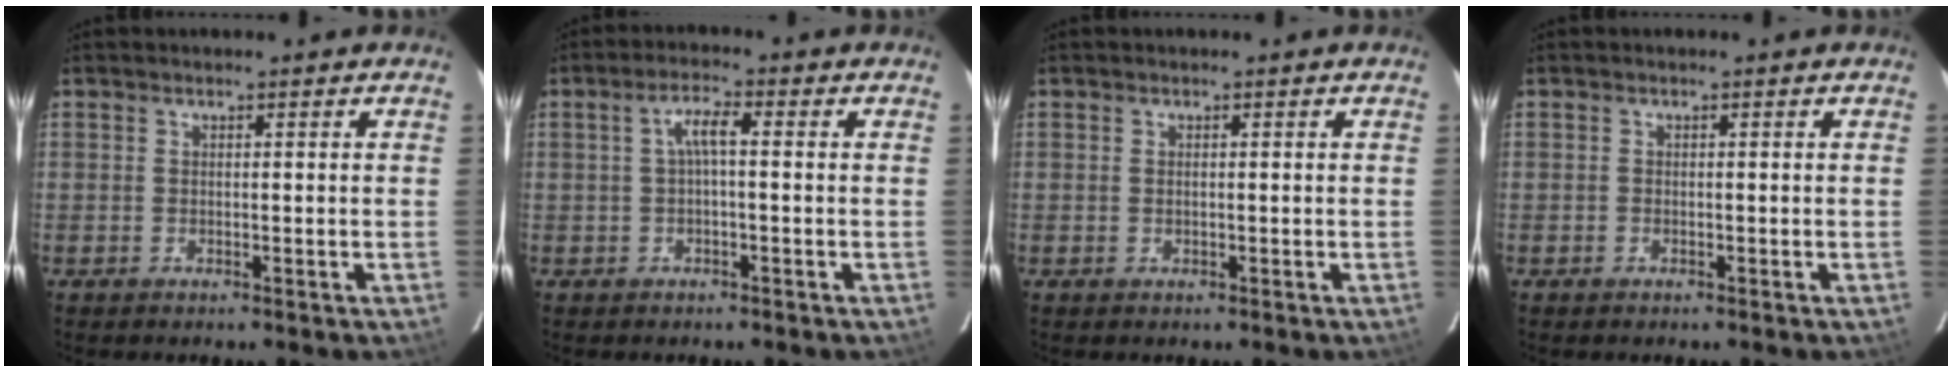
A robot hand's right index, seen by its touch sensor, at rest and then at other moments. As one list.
[{"total": 3.4, "force": [0.0, 0.7, 3.4], "torque": [-0.066, 0.011, 0.003]}, {"total": 0.5, "force": [0.2, 0.2, 0.5], "torque": [-0.010, 0.001, 0.004]}, {"total": 0.5, "force": [-0.4, 0.3, 0.0], "torque": [-0.001, 0.001, -0.009]}]